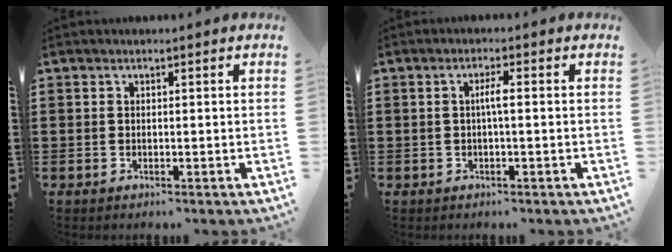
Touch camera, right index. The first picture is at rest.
{"total": 2.2, "force": [-0.2, 0.1, 2.1], "torque": [-0.041, 0.001, -0.006]}